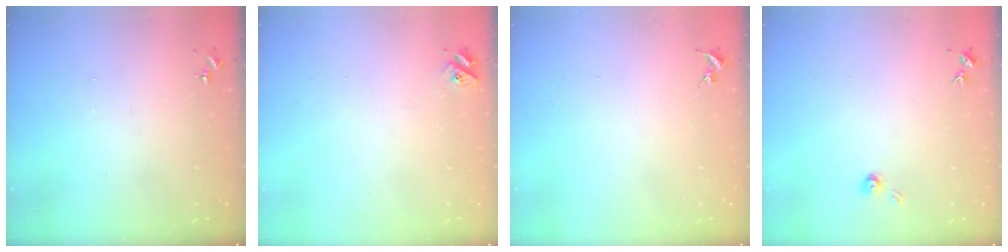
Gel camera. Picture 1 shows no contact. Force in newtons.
{"total": 2.8, "press": 2.8, "slide": 0.3}
{"total": 0.0}
{"total": 3.9, "press": 3.9, "slide": 0.4}